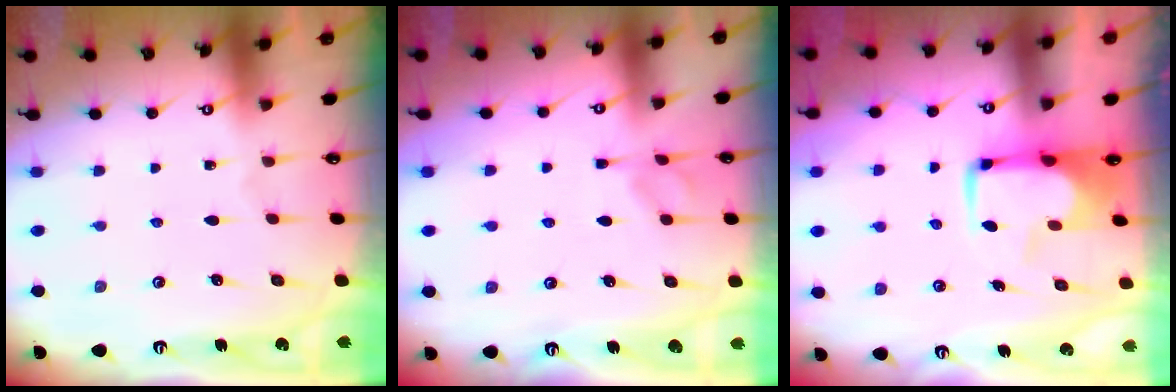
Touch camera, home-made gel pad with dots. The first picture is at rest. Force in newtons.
{"total": 4.8, "press": 4.8, "slide": 0.8}
{"total": 0.8, "press": 0.5, "slide": 0.6}